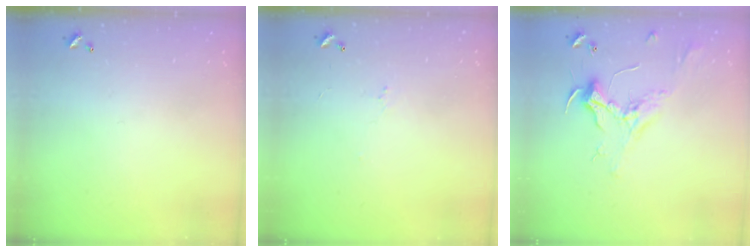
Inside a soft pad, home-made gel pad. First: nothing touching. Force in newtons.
{"total": 1.9, "press": 1.8, "slide": 0.6}
{"total": 2.5, "press": 2.3, "slide": 0.8}